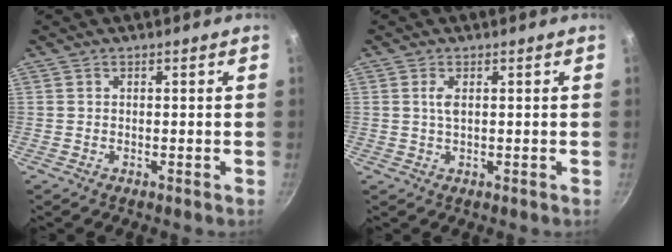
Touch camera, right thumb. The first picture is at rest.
{"total": 1.9, "force": [0.4, 0.8, 1.7], "torque": [-0.035, -0.001, 0.011]}